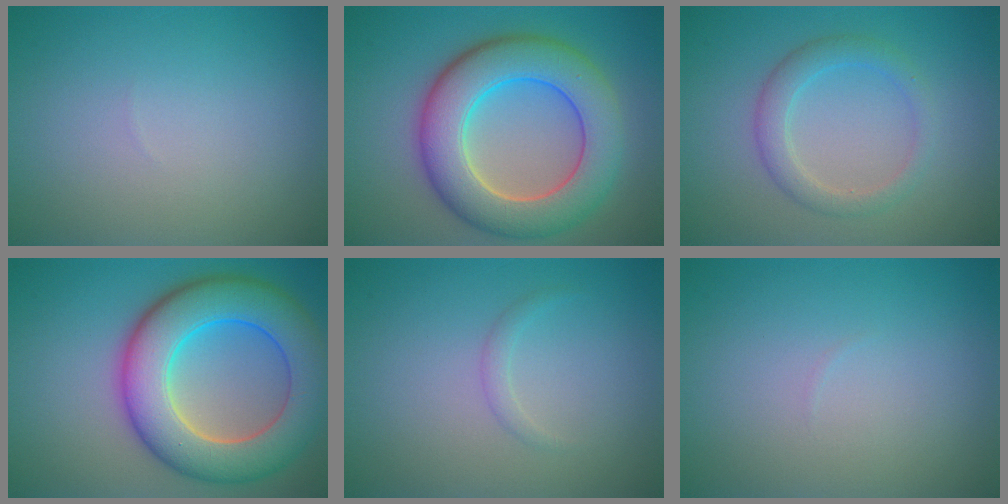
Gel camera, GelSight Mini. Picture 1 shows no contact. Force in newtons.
{"total": 9.4, "press": 9.4, "slide": 0.5}
{"total": 2.7, "press": 2.7, "slide": 0.1}
{"total": 10.6, "press": 10.6, "slide": 0.2}
{"total": 0.8, "press": 0.8, "slide": 0.0}
{"total": 0.0}